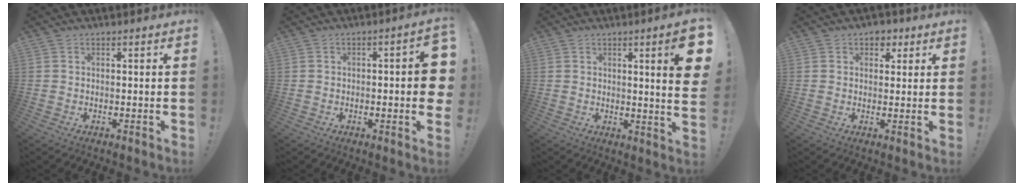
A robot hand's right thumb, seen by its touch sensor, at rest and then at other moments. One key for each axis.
{"total": 6.2, "fx": -0.5, "fy": 1.2, "fz": 6.1, "tx": -0.075, "ty": -0.004, "tz": -0.007}
{"total": 9.8, "fx": 2.9, "fy": 0.4, "fz": 9.4, "tx": -0.120, "ty": -0.028, "tz": 0.041}
{"total": 4.0, "fx": 1.9, "fy": 3.2, "fz": 1.4, "tx": -0.008, "ty": -0.003, "tz": 0.030}